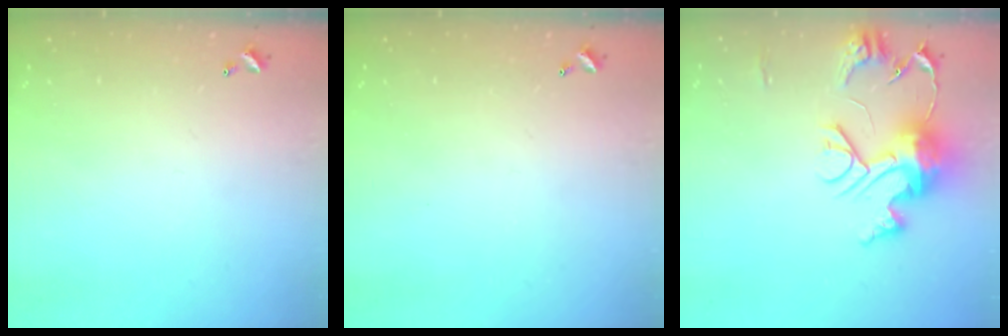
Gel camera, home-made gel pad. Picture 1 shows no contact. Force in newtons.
{"total": 0.0}
{"total": 13.9, "press": 13.8, "slide": 1.5}